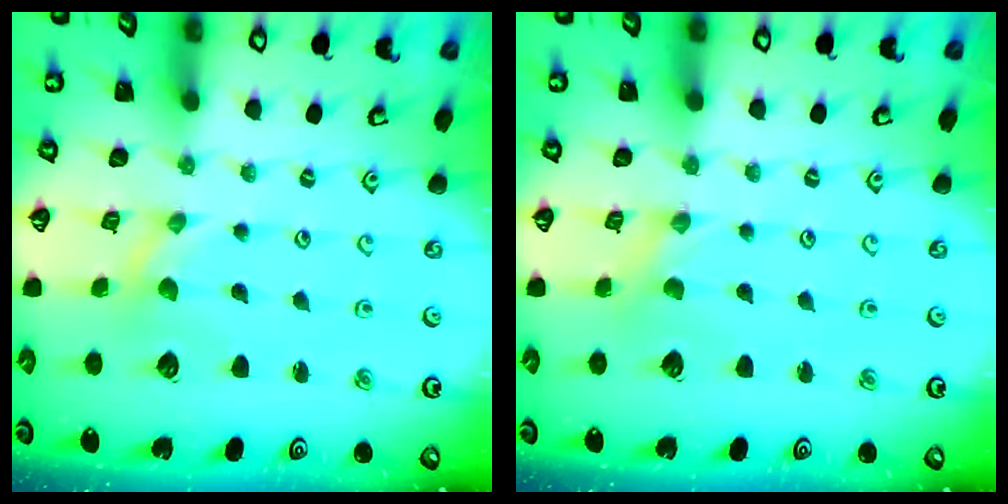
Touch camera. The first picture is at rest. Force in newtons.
{"total": 0.0}